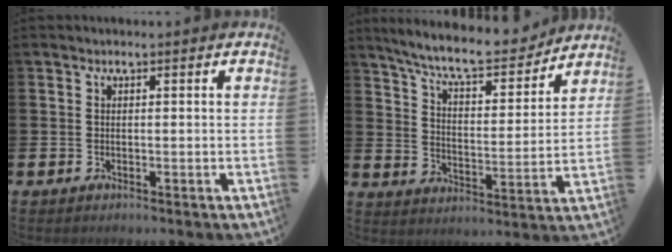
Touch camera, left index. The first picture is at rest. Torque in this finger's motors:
{"motor_torque": [1.15, -0.99, 0.86, 0.21]}